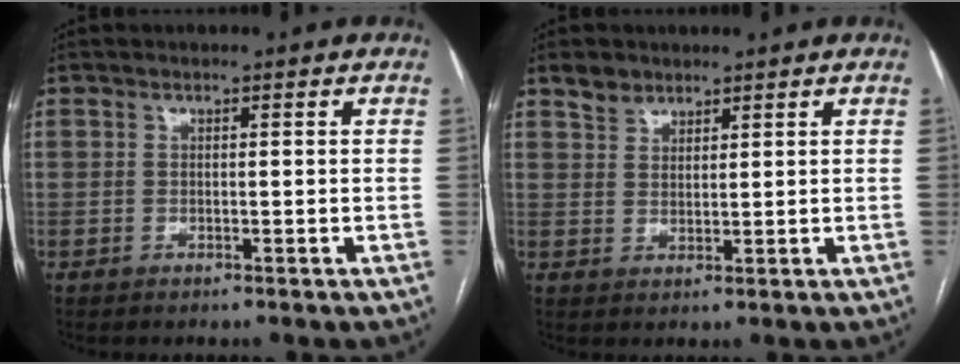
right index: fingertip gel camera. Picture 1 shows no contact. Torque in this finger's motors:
{"motor_torque": [-0.01, 0.06, 0.03, 0.02]}